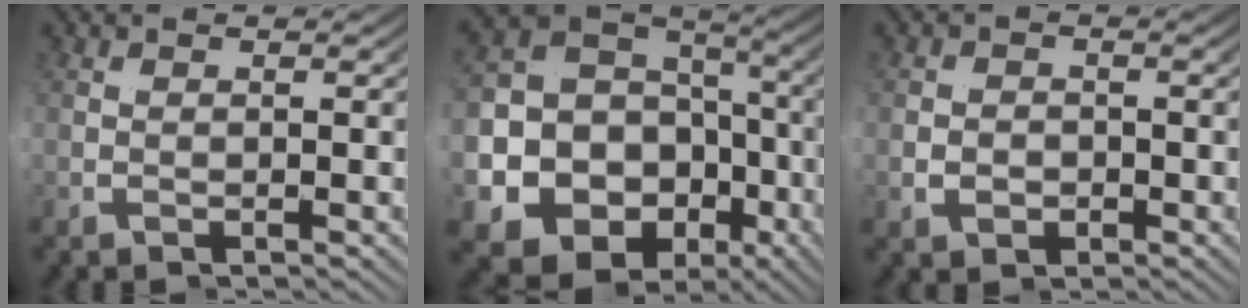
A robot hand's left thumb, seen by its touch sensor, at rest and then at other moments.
{"total": 16.8, "force": [-4.2, 12.6, 10.3], "torque": [-0.222, -0.050, -0.066]}
{"total": 1.7, "force": [0.0, 1.5, 0.9], "torque": [-0.016, -0.005, 0.003]}